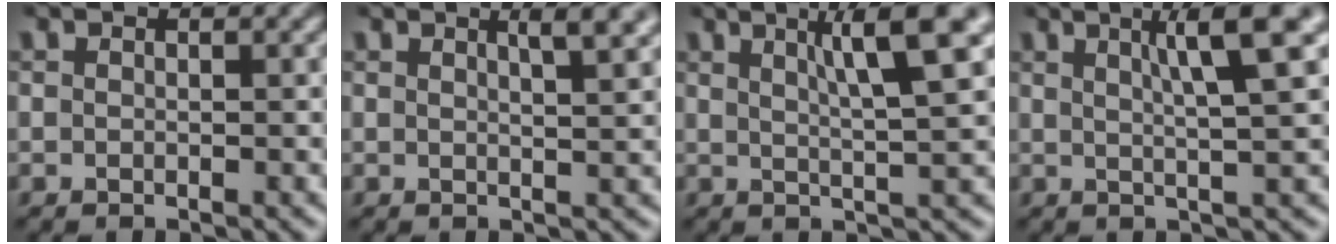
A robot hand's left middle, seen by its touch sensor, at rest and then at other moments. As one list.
[{"total": 3.6, "force": [2.1, 1.1, 2.8], "torque": [-0.014, 0.016, 0.010]}, {"total": 6.6, "force": [3.0, 0.9, 5.7], "torque": [-0.075, 0.013, 0.047]}, {"total": 5.8, "force": [2.6, 0.7, 5.1], "torque": [-0.070, 0.012, 0.039]}]